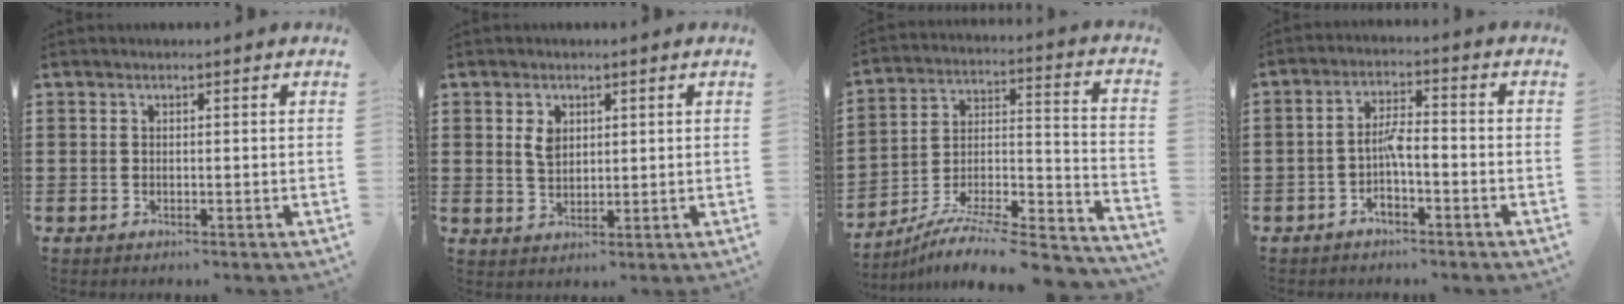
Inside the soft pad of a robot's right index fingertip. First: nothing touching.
{"total": 3.1, "force": [1.3, 2.1, 2.0], "torque": [-0.047, 0.007, 0.023]}
{"total": 7.8, "force": [-6.9, 0.9, 3.5], "torque": [-0.050, 0.003, -0.137]}
{"total": 4.0, "force": [-1.8, 1.3, 3.4], "torque": [-0.069, 0.010, -0.037]}